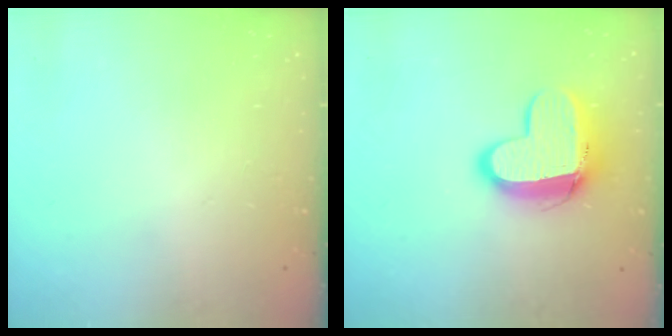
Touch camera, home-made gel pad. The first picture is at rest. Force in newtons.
{"total": 12.1, "press": 12.0, "slide": 1.2}